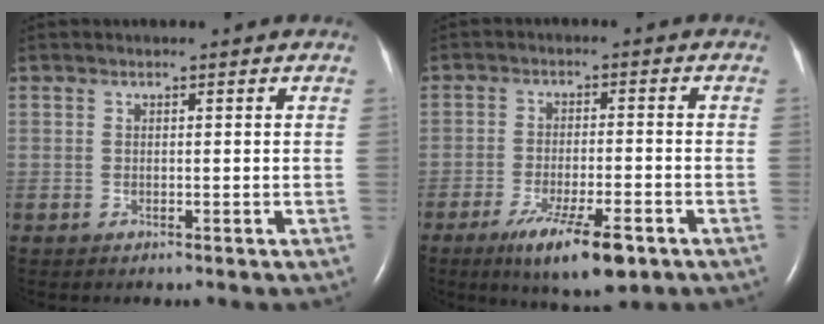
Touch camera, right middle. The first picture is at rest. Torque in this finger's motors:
{"motor_torque": [1.22, -0.92, 0.22, 0.06]}